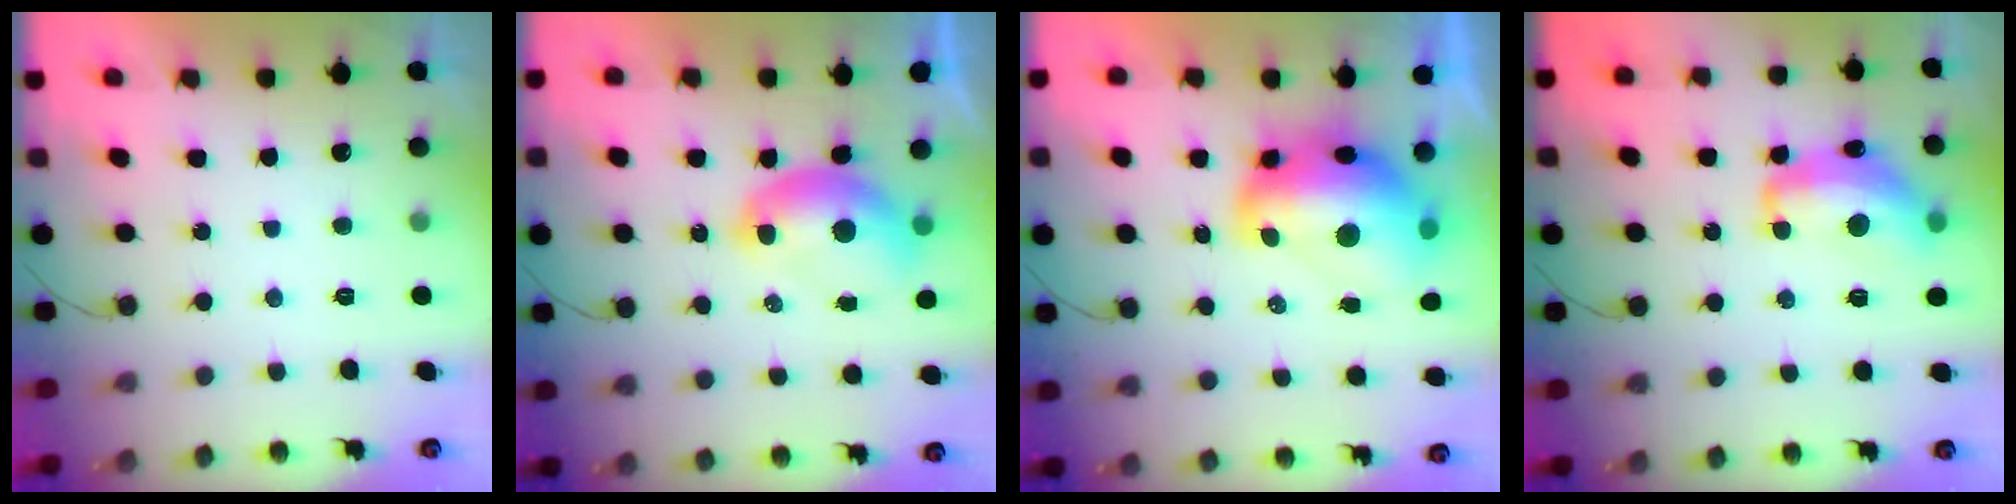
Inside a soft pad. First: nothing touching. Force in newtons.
{"total": 8.5, "press": 8.4, "slide": 1.0}
{"total": 16.3, "press": 16.2, "slide": 1.9}
{"total": 14.3, "press": 14.2, "slide": 1.1}